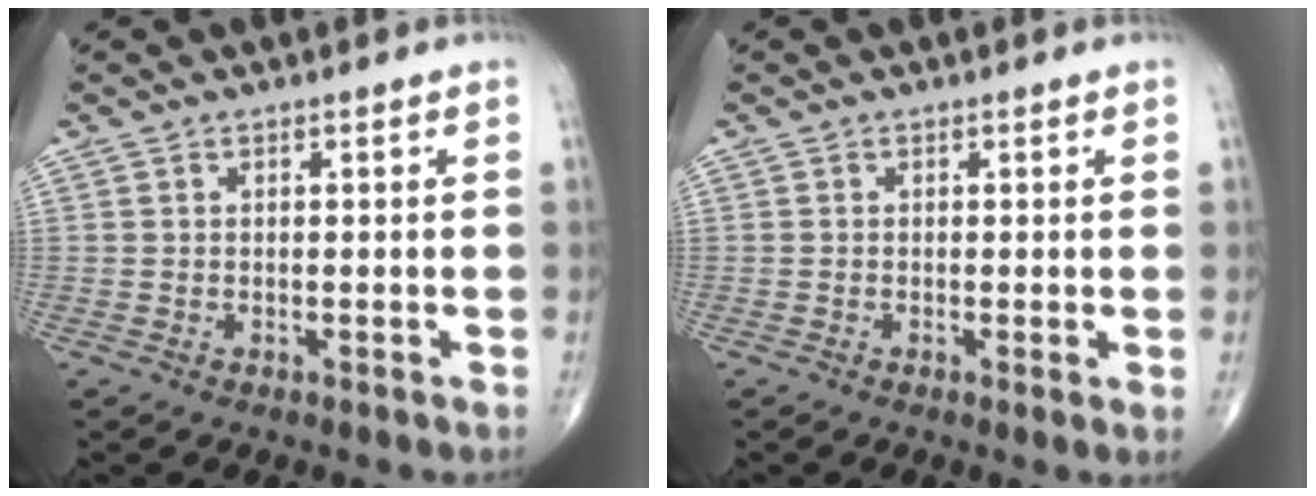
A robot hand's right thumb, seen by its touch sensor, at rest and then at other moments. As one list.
[{"total": 1.3, "force": [0.0, 0.2, 1.3], "torque": [-0.024, -0.006, -0.004]}]